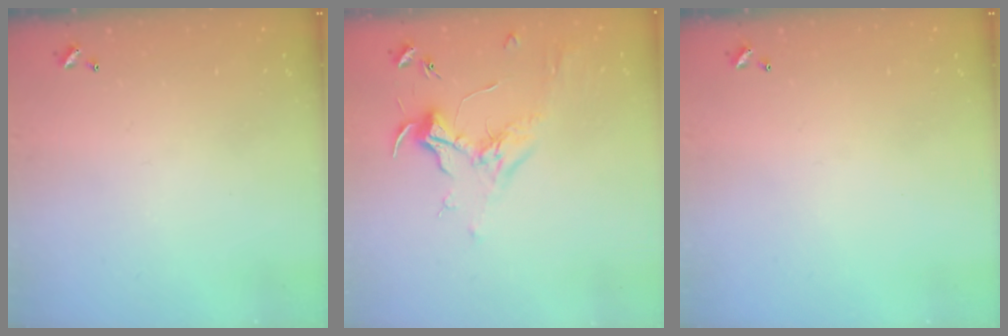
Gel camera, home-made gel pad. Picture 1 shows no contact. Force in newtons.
{"total": 1.8, "press": 1.7, "slide": 0.7}
{"total": 0.0}